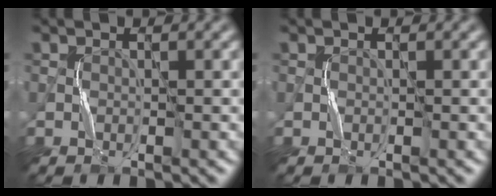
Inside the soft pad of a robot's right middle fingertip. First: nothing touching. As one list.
[{"total": 0.0}]